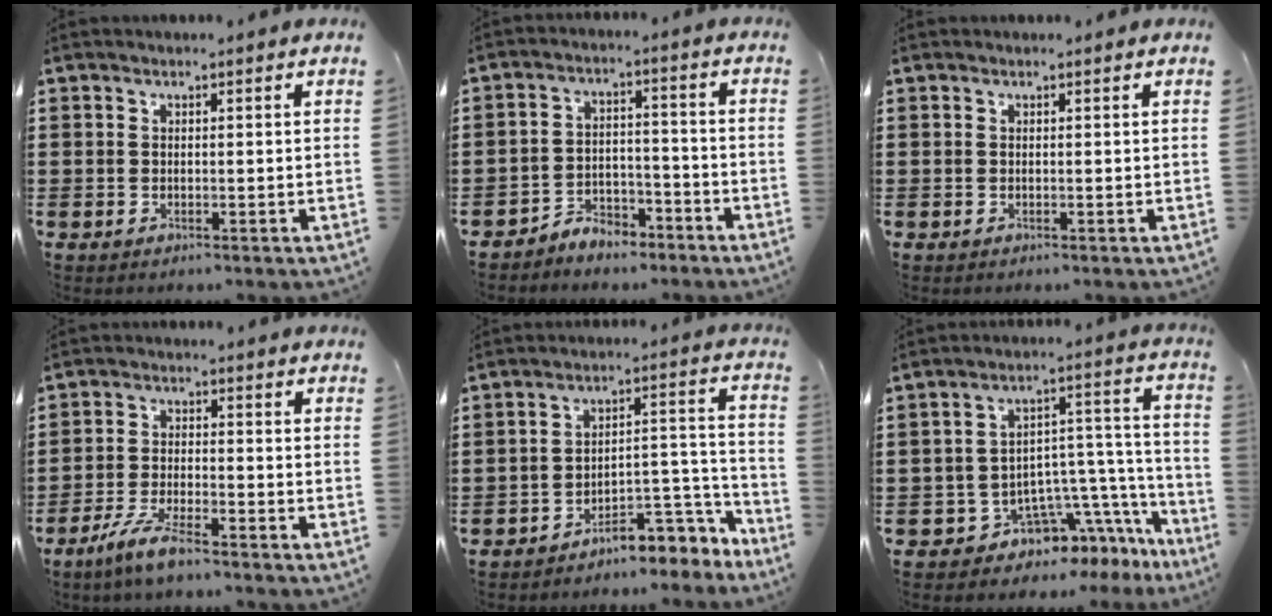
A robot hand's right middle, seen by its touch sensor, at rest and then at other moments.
{"total": 4.5, "force": [-4.4, 1.1, 0.1], "torque": [-0.008, 0.007, -0.090]}
{"total": 0.0}
{"total": 5.6, "force": [-4.4, 0.5, 3.4], "torque": [-0.084, -0.014, -0.084]}
{"total": 5.8, "force": [-5.1, 1.8, 2.2], "torque": [-0.027, 0.001, -0.098]}
{"total": 5.5, "force": [-4.4, 3.0, 1.3], "torque": [-0.039, -0.019, -0.080]}